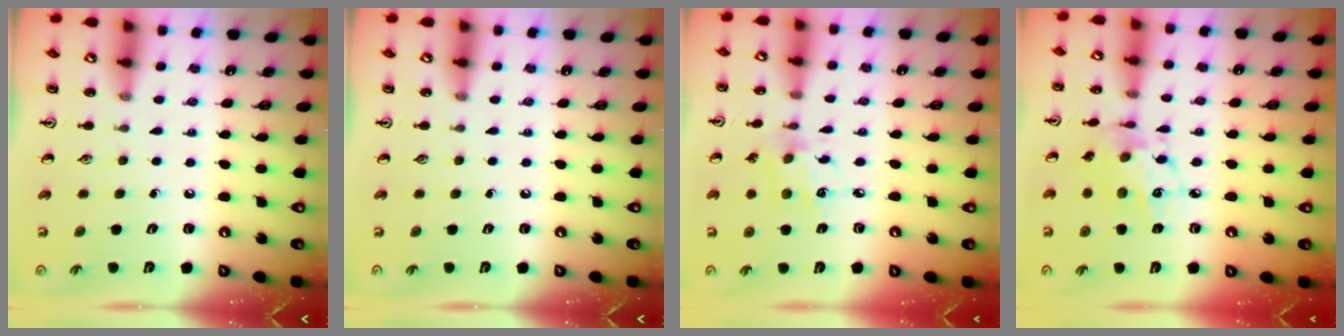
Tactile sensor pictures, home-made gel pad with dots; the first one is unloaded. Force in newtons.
{"total": 0.0}
{"total": 6.3, "press": 6.3, "slide": 0.6}
{"total": 10.4, "press": 10.3, "slide": 0.7}